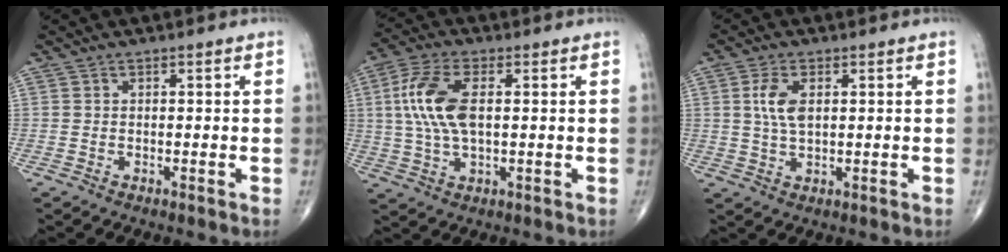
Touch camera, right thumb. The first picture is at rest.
{"total": 11.3, "force": [1.6, 5.3, 9.9], "torque": [-0.219, 0.008, 0.030]}
{"total": 5.3, "force": [1.2, 2.6, 4.5], "torque": [-0.097, -0.002, 0.023]}